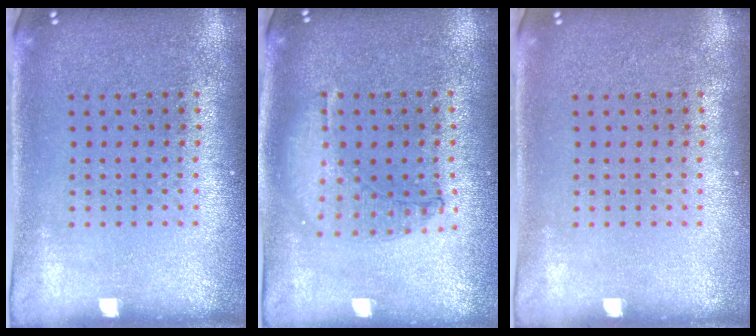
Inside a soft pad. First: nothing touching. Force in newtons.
{"total": 0.9, "press": 0.9, "slide": 0.1}
{"total": 0.0}